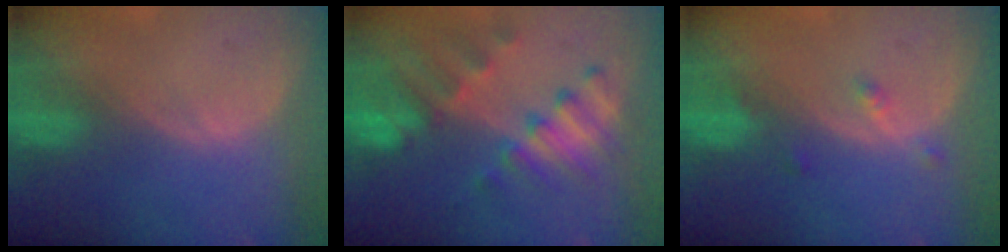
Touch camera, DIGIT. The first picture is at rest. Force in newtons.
{"total": 8.8, "press": 8.4, "slide": 2.8}
{"total": 2.2, "press": 1.8, "slide": 1.3}